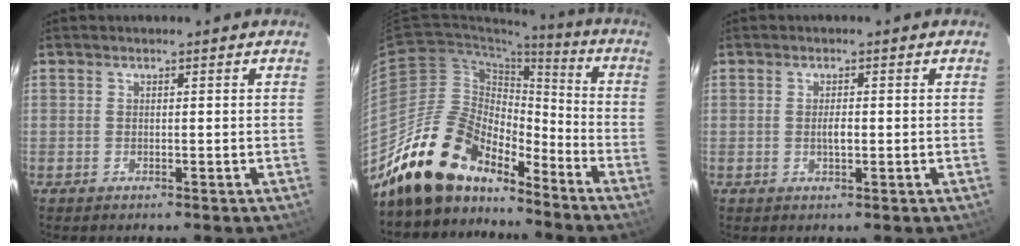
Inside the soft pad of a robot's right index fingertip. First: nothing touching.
{"total": 17.3, "force": [-14.5, 7.2, 6.3], "torque": [-0.125, 0.018, -0.253]}
{"total": 2.0, "force": [-0.2, 0.8, 1.8], "torque": [-0.031, -0.001, -0.003]}